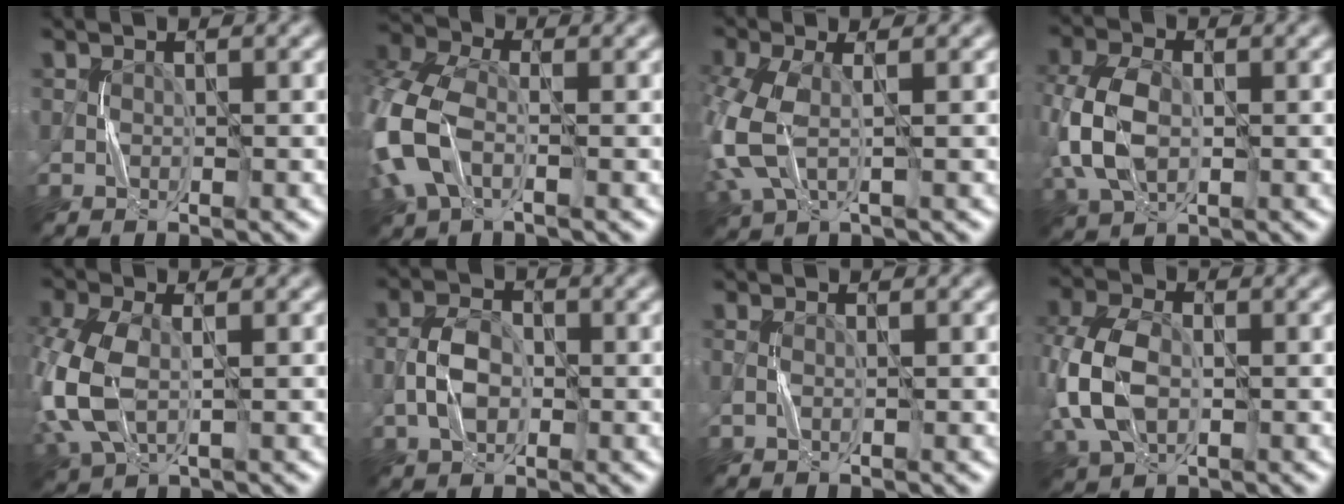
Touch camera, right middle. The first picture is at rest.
{"total": 8.4, "force": [-2.0, 5.4, 6.2], "torque": [-0.186, -0.004, -0.053]}
{"total": 5.8, "force": [-0.5, 3.0, 4.9], "torque": [-0.142, 0.000, -0.016]}
{"total": 6.5, "force": [-0.6, 4.2, 4.8], "torque": [-0.126, 0.002, -0.015]}
{"total": 7.2, "force": [-0.5, 4.3, 5.8], "torque": [-0.158, 0.000, -0.014]}
{"total": 3.7, "force": [-0.8, 2.4, 2.7], "torque": [-0.055, 0.007, -0.018]}
{"total": 0.8, "force": [-0.2, 0.3, 0.7], "torque": [-0.021, 0.001, -0.006]}
{"total": 7.3, "force": [-0.8, 4.8, 5.4], "torque": [-0.139, 0.005, -0.022]}